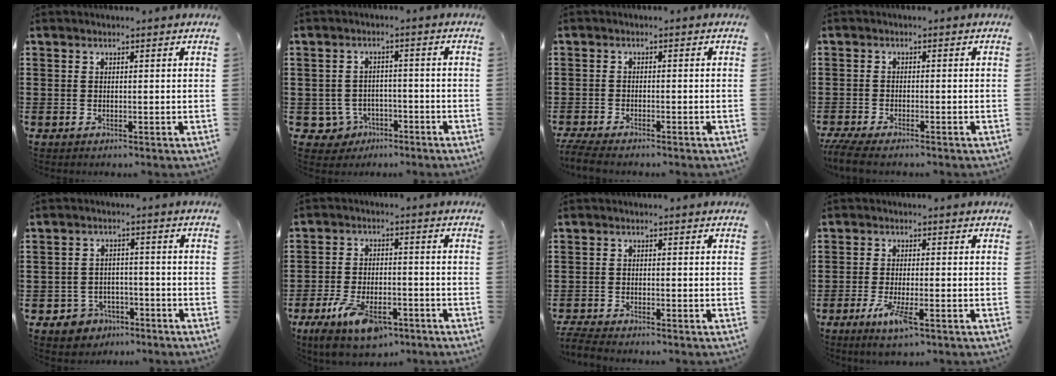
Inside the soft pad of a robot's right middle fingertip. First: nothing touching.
{"total": 3.5, "force": [-2.4, 2.5, 0.8], "torque": [-0.039, -0.001, -0.051]}
{"total": 2.3, "force": [-2.2, 0.0, 0.7], "torque": [-0.028, -0.006, -0.049]}
{"total": 2.9, "force": [-2.6, 0.0, 1.2], "torque": [-0.042, -0.012, -0.057]}
{"total": 3.2, "force": [-2.7, 1.8, 0.2], "torque": [-0.014, 0.005, -0.055]}
{"total": 8.3, "force": [-5.4, 3.2, 5.4], "torque": [-0.113, -0.001, -0.099]}
{"total": 2.5, "force": [-2.4, 0.0, 0.5], "torque": [-0.024, -0.008, -0.054]}
{"total": 5.0, "force": [-2.3, 1.0, 4.3], "torque": [-0.089, -0.012, -0.041]}